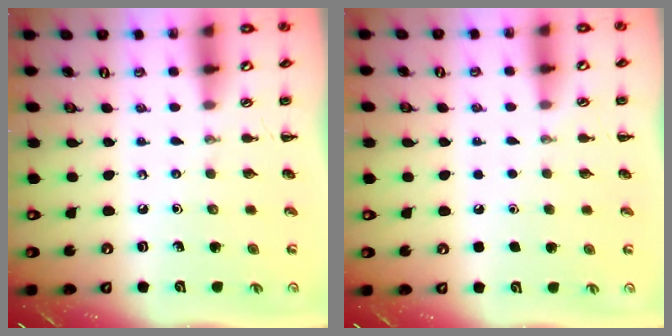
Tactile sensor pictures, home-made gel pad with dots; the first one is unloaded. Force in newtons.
{"total": 1.6, "press": 1.6, "slide": 0.1}